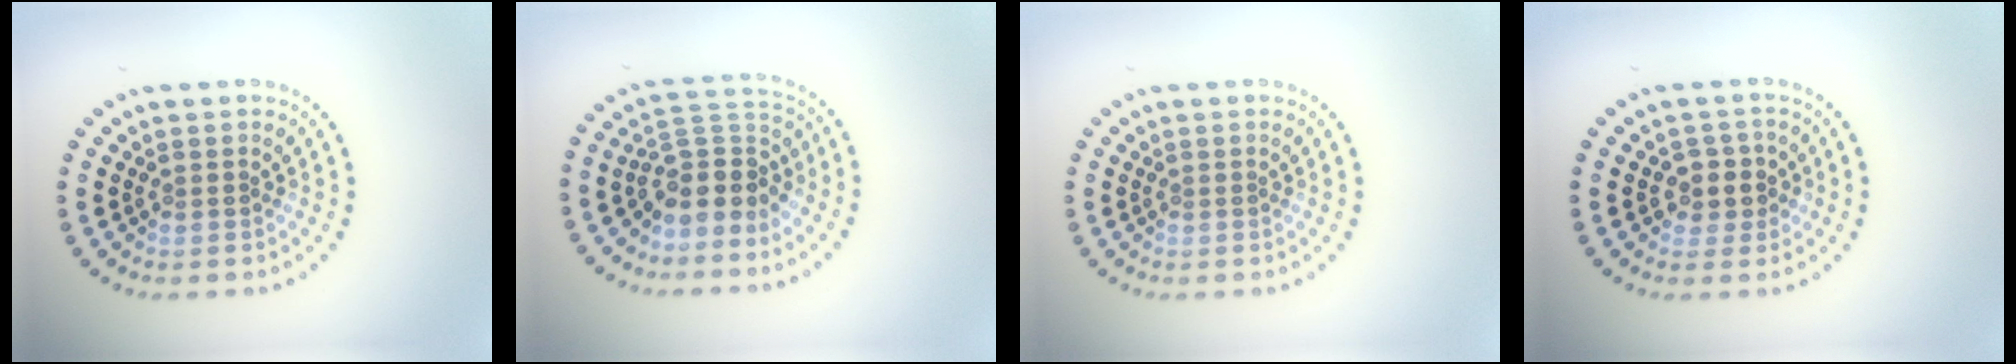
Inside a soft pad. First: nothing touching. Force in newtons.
{"total": 4.1, "press": 3.4, "slide": 2.3}
{"total": 0.0}
{"total": 2.3, "press": 2.1, "slide": 0.9}